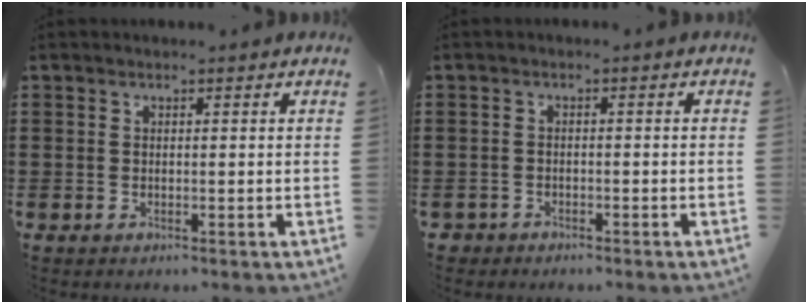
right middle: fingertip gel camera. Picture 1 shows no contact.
{"total": 1.5, "force": [-1.4, 0.6, 0.1], "torque": [-0.007, -0.003, -0.032]}